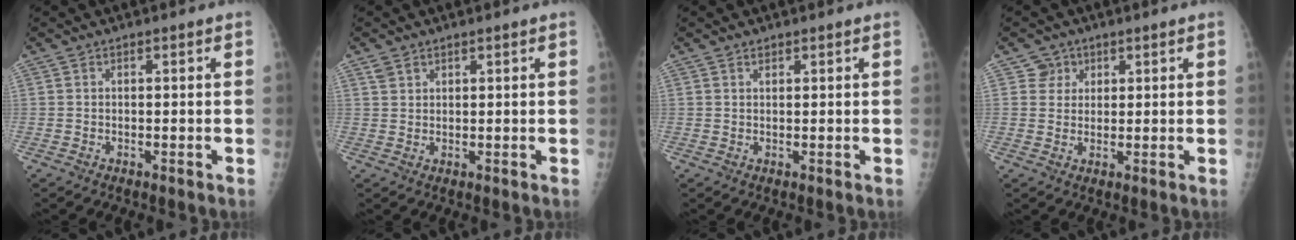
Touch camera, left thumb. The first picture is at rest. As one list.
[{"total": 2.1, "force": [1.4, 1.4, 0.6], "torque": [0.002, -0.007, 0.025]}, {"total": 1.0, "force": [0.7, 0.6, 0.3], "torque": [0.003, -0.004, 0.010]}, {"total": 3.4, "force": [1.6, 3.0, 0.1], "torque": [0.022, -0.006, 0.022]}]